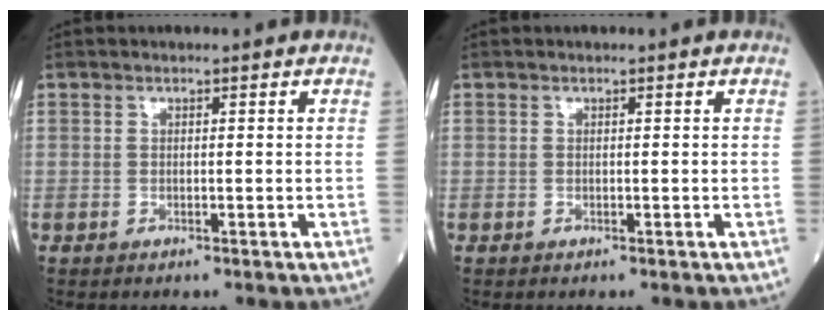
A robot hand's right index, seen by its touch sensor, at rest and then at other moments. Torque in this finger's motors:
{"motor_torque": [0.00, 0.00, 0.00, -0.01]}